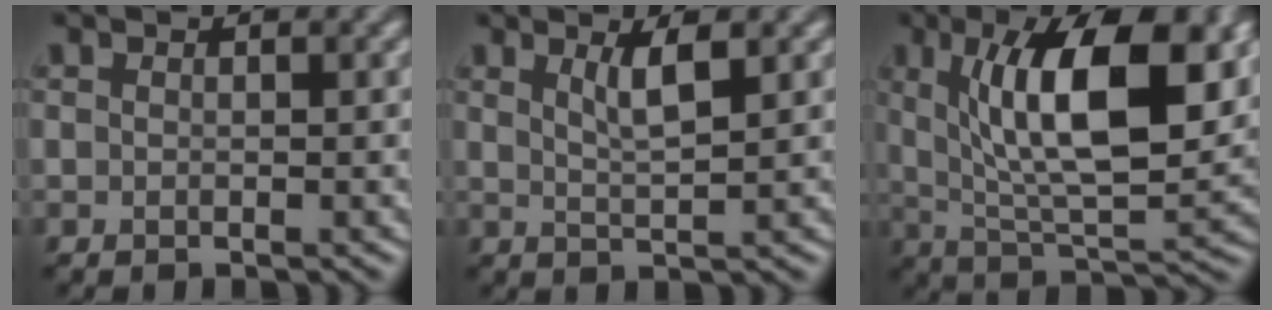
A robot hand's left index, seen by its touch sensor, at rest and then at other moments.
{"total": 2.7, "force": [1.3, 0.6, 2.3], "torque": [-0.034, -0.002, 0.023]}
{"total": 12.1, "force": [3.6, 4.3, 10.7], "torque": [-0.164, 0.000, 0.062]}